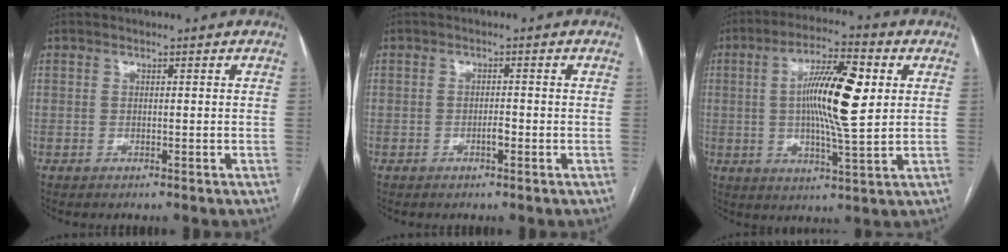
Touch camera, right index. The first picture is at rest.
{"total": 1.5, "force": [-0.7, 0.4, 1.3], "torque": [-0.023, 0.002, -0.011]}
{"total": 13.4, "force": [2.3, 2.2, 13.0], "torque": [-0.227, 0.012, 0.033]}